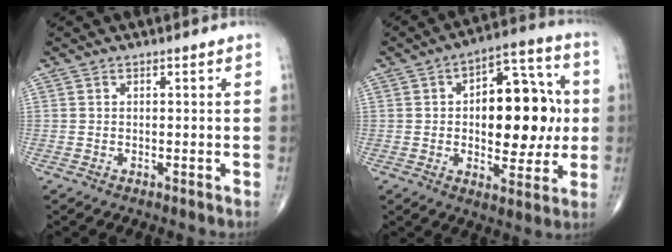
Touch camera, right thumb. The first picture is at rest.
{"total": 18.6, "force": [0.9, 10.0, 15.7], "torque": [-0.172, 0.020, 0.013]}